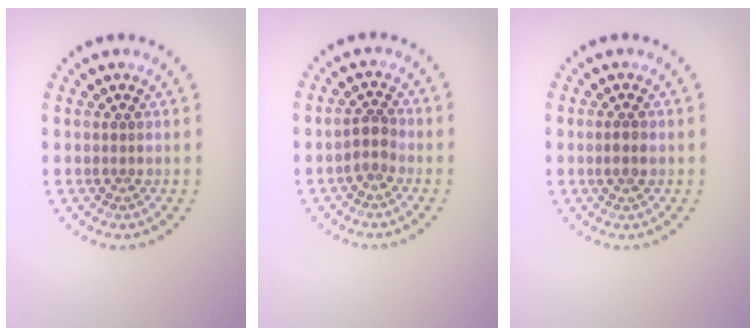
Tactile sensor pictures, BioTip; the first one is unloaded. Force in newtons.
{"total": 1.8, "press": 1.4, "slide": 1.1}
{"total": 1.2, "press": 1.2, "slide": 0.2}